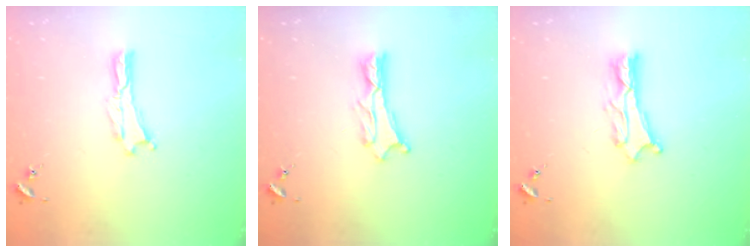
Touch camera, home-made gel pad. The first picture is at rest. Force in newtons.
{"total": 1.1, "press": 1.0, "slide": 0.2}
{"total": 1.8, "press": 1.8, "slide": 0.2}